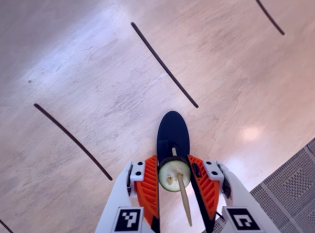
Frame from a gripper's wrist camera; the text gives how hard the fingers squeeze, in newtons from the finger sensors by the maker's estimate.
{"total": 9.6, "left": 9.5, "right": 9.7}